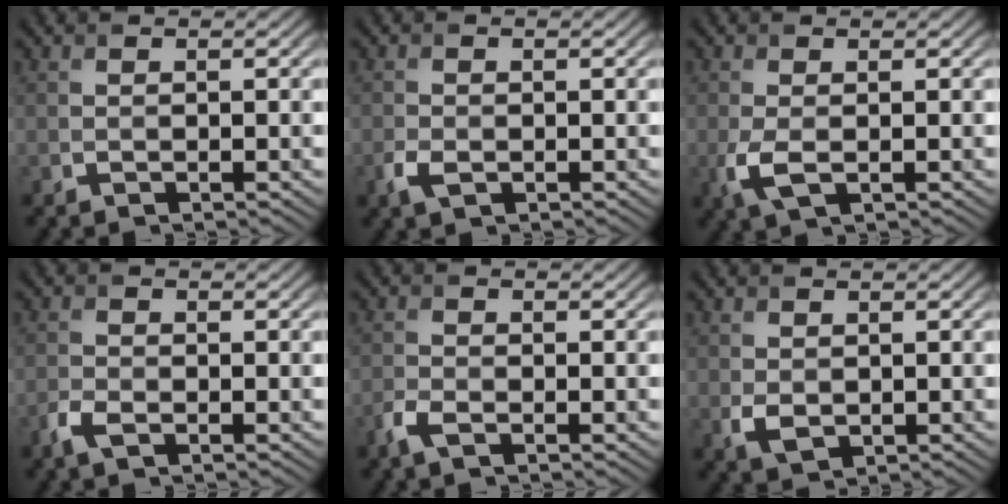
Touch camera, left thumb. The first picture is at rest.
{"total": 2.1, "force": [-0.9, 1.3, 1.4], "torque": [-0.038, -0.006, -0.018]}
{"total": 3.1, "force": [-0.6, 1.5, 2.6], "torque": [-0.075, -0.011, -0.011]}
{"total": 2.3, "force": [-1.4, 1.1, 1.5], "torque": [-0.039, -0.004, -0.035]}
{"total": 2.3, "force": [-1.5, 0.9, 1.6], "torque": [-0.042, -0.003, -0.037]}
{"total": 2.2, "force": [-0.1, 1.7, 1.5], "torque": [-0.035, -0.007, 0.003]}